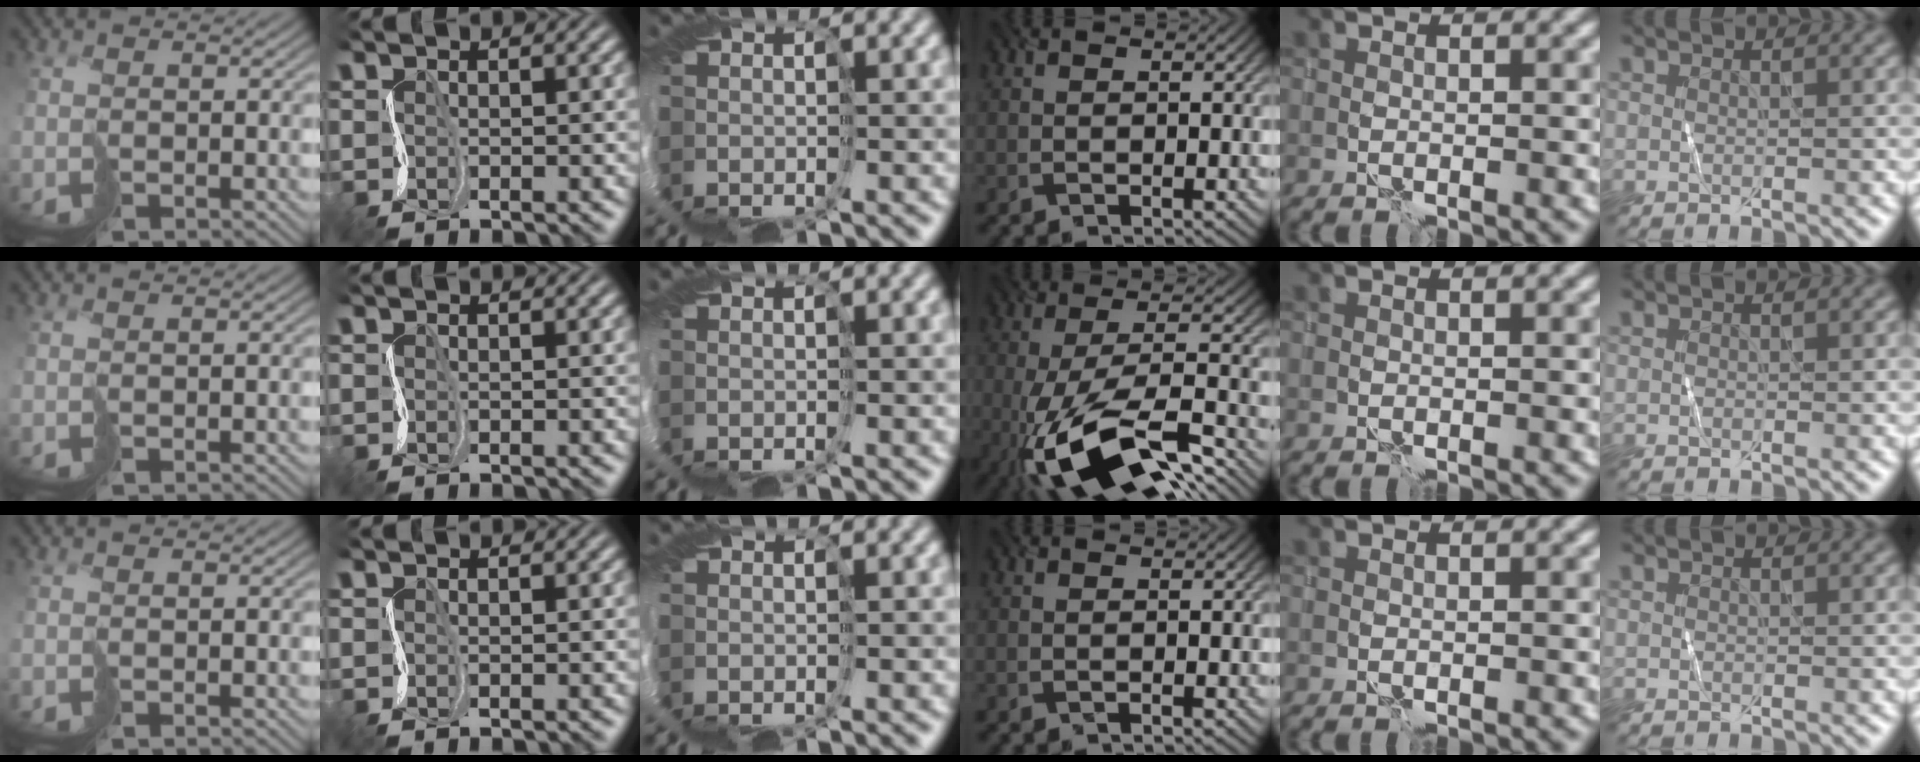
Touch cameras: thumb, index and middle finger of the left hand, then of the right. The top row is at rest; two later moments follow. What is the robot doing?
{"motion": "cut", "object": "paper bag"}